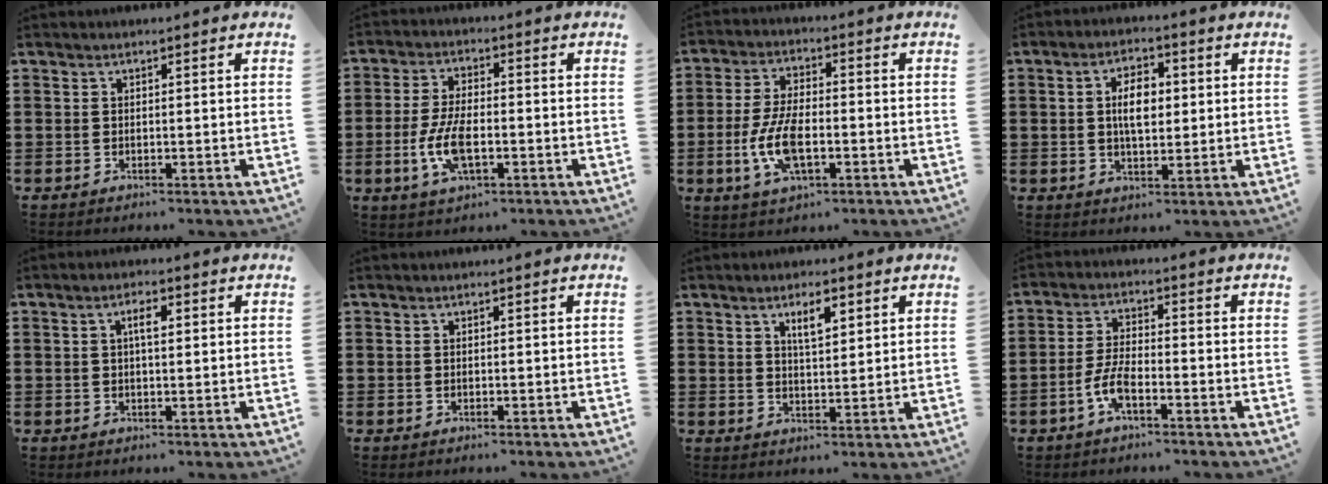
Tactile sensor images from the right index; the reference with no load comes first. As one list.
[{"total": 7.0, "force": [-1.8, 3.0, 6.1], "torque": [-0.135, -0.002, -0.036]}, {"total": 8.1, "force": [-2.0, 3.4, 7.1], "torque": [-0.165, -0.008, -0.042]}, {"total": 5.5, "force": [0.6, 2.6, 4.8], "torque": [-0.082, 0.005, 0.004]}, {"total": 2.8, "force": [0.5, 1.0, 2.5], "torque": [-0.050, 0.007, 0.007]}, {"total": 0.0}, {"total": 3.7, "force": [1.9, 1.1, 3.0], "torque": [-0.055, 0.003, 0.029]}, {"total": 5.1, "force": [-2.5, 1.5, 4.2], "torque": [-0.103, -0.003, -0.054]}]